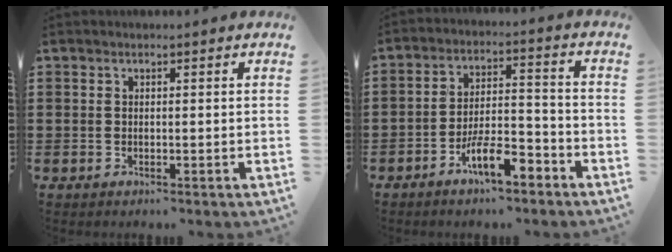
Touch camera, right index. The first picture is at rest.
{"total": 8.1, "force": [-5.4, 2.2, 5.6], "torque": [-0.106, 0.007, -0.098]}